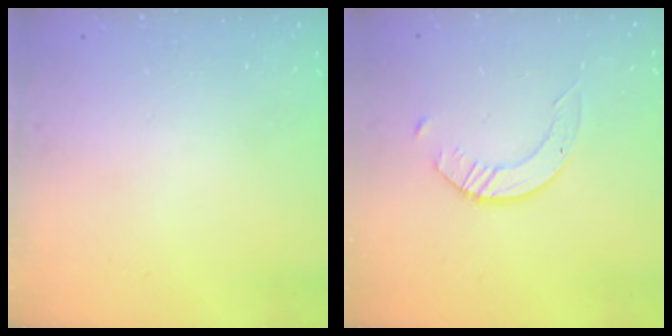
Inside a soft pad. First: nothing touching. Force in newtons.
{"total": 2.5, "press": 2.5, "slide": 0.3}